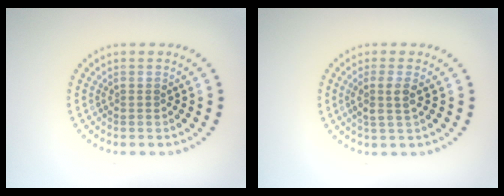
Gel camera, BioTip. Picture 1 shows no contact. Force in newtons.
{"total": 2.1, "press": 1.8, "slide": 0.9}